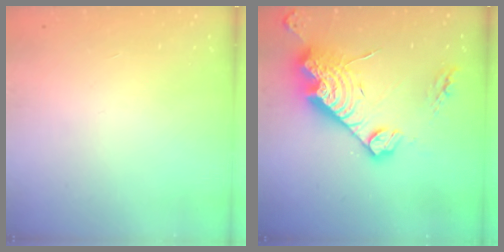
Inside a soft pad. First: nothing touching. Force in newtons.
{"total": 19.8, "press": 19.7, "slide": 1.8}